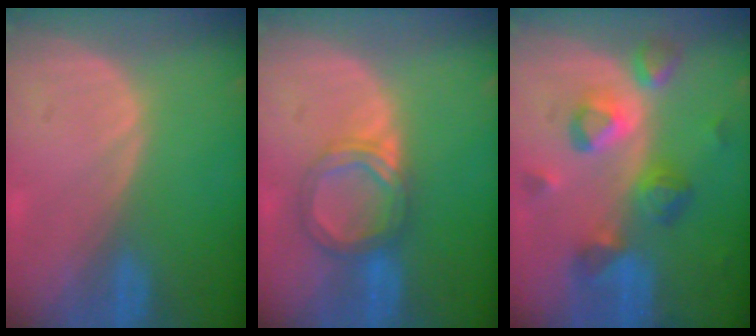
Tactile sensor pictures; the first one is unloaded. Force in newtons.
{"total": 5.3, "press": 5.2, "slide": 0.4}
{"total": 8.8, "press": 7.9, "slide": 3.7}